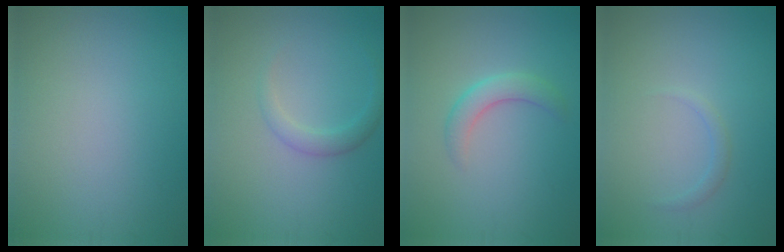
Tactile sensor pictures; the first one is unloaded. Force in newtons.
{"total": 1.8, "press": 1.8, "slide": 0.1}
{"total": 2.5, "press": 2.5, "slide": 0.1}
{"total": 0.9, "press": 0.9, "slide": 0.1}